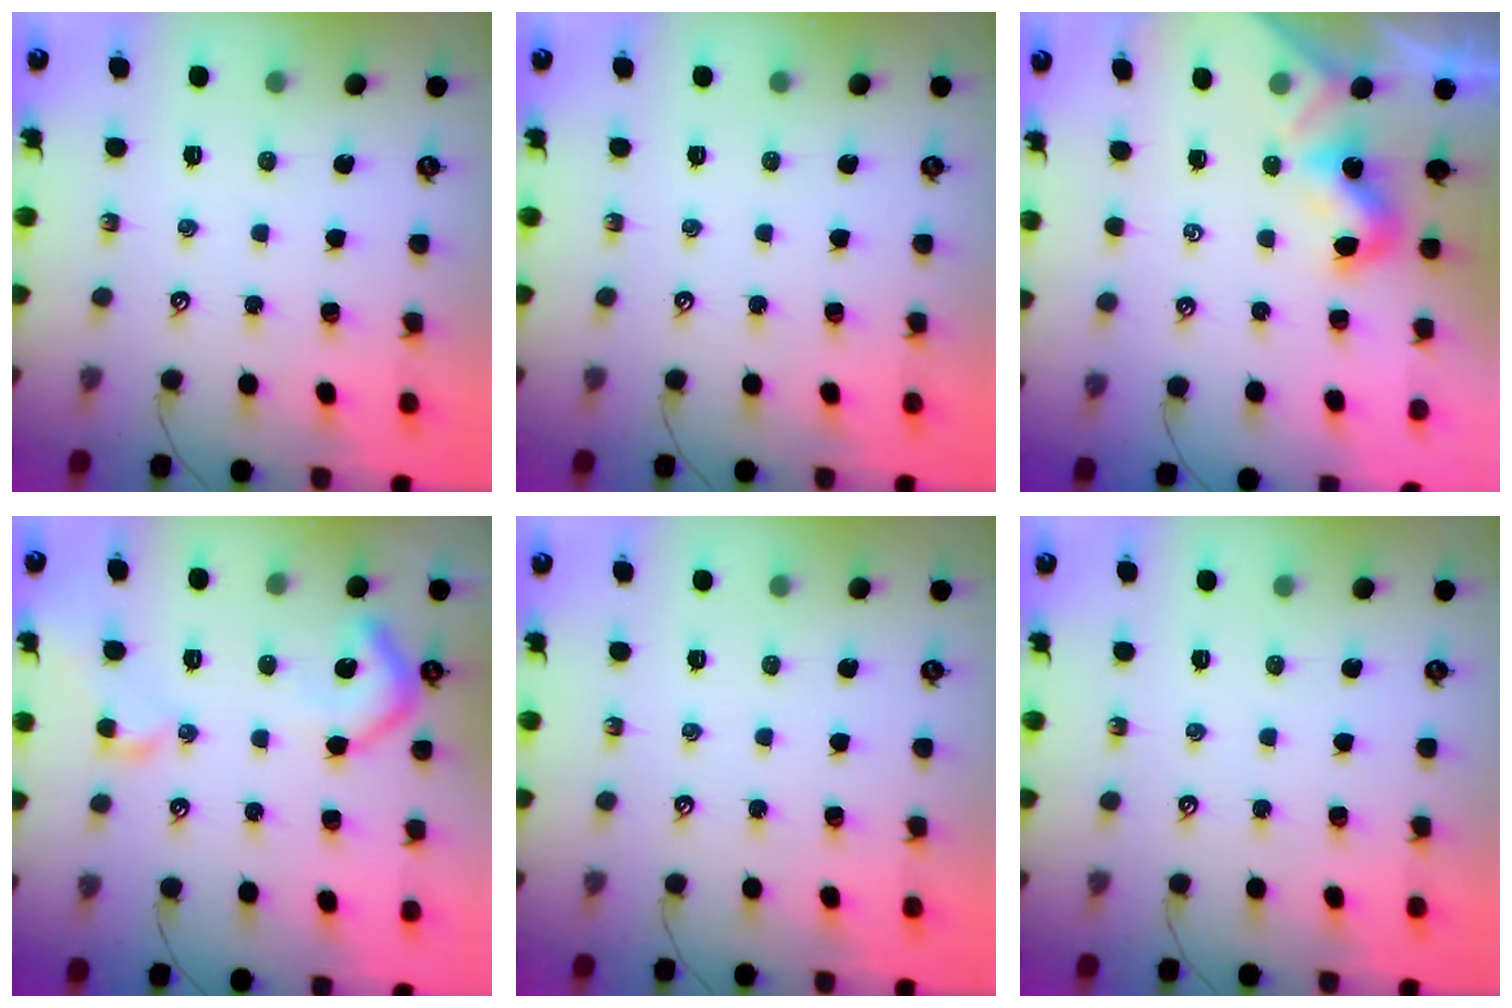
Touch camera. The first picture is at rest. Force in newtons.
{"total": 0.0}
{"total": 1.8, "press": 1.8, "slide": 0.5}
{"total": 7.2, "press": 7.1, "slide": 1.2}
{"total": 0.0}
{"total": 0.0}